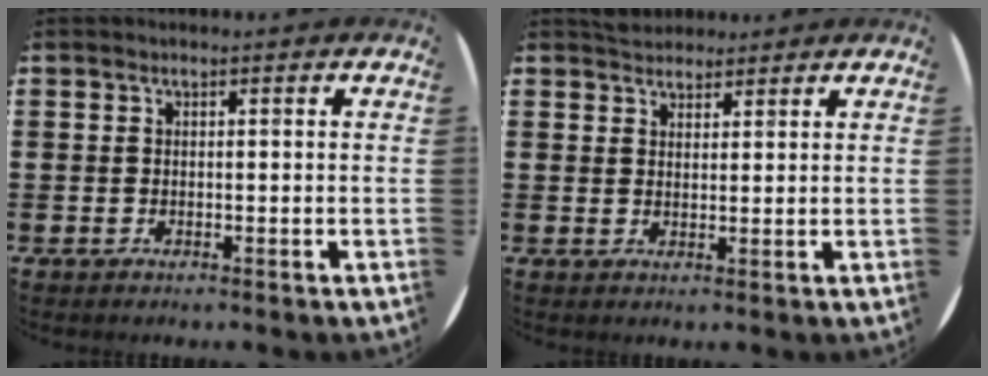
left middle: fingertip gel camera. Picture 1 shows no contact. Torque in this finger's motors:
{"motor_torque": [1.03, -1.01, 0.04, 0.06]}